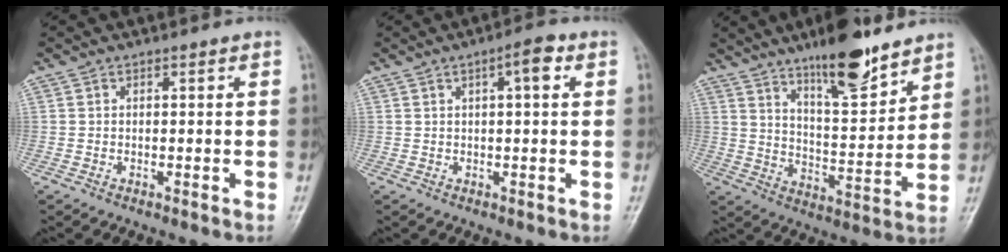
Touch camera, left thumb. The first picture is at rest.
{"total": 4.0, "force": [1.5, 1.0, 3.6], "torque": [-0.053, 0.006, 0.020]}
{"total": 14.2, "force": [10.4, 3.7, 9.0], "torque": [-0.120, -0.071, 0.175]}